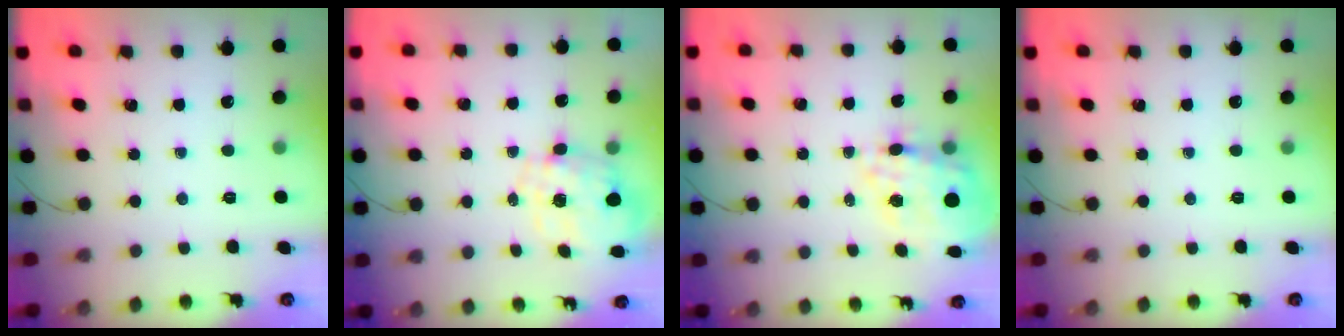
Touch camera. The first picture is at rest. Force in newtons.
{"total": 2.3, "press": 2.0, "slide": 1.2}
{"total": 17.9, "press": 17.6, "slide": 3.5}
{"total": 0.0}